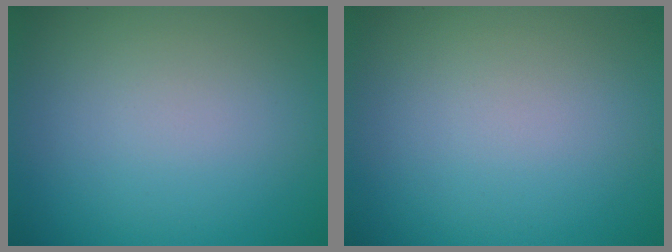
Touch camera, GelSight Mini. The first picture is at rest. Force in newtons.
{"total": 0.0}